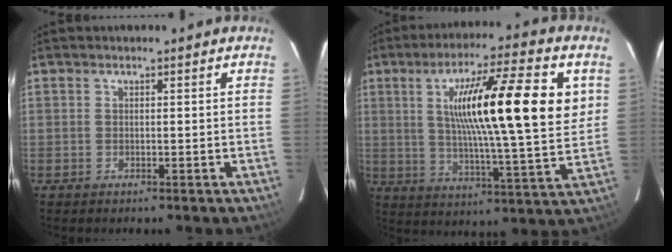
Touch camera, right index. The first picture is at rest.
{"total": 20.7, "force": [5.2, 2.1, 19.9], "torque": [-0.317, 0.015, 0.073]}